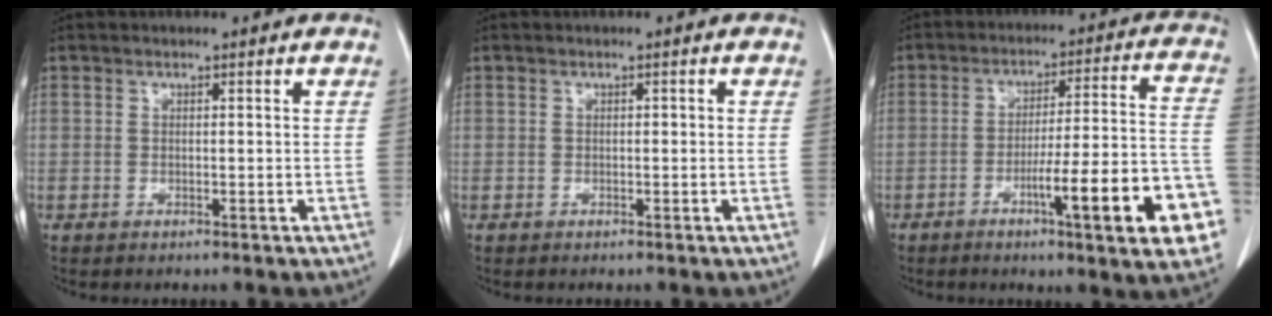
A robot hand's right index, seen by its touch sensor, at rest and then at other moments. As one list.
[{"total": 0.0}, {"total": 17.2, "force": [-7.0, 1.3, 15.7], "torque": [-0.165, 0.014, -0.092]}]